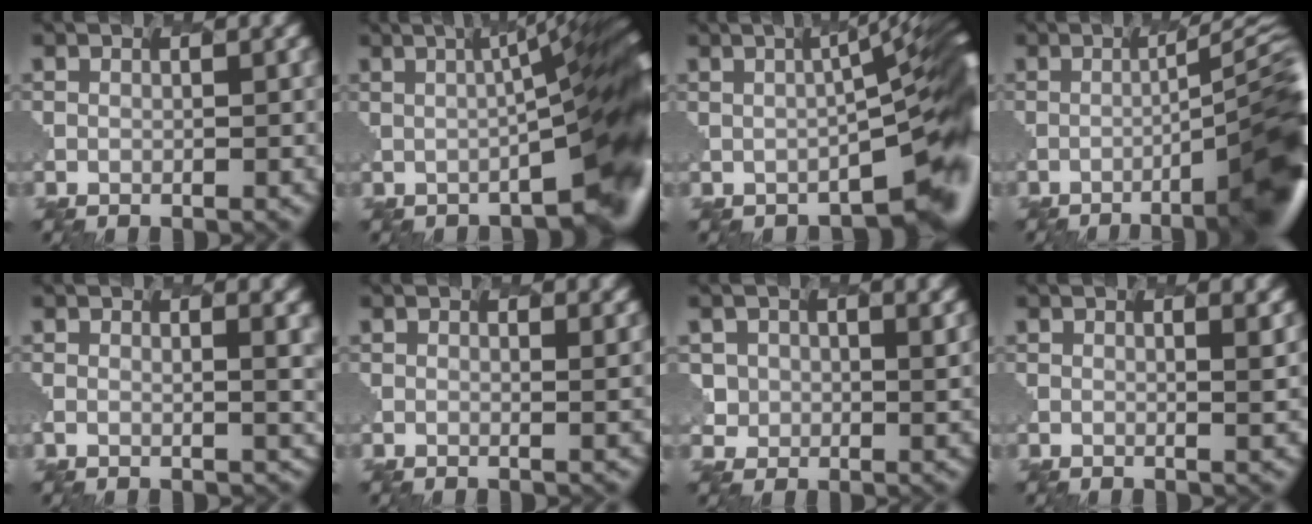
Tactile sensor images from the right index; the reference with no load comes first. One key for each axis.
{"total": 9.6, "fx": 0.0, "fy": 1.5, "fz": 9.5, "tx": -0.094, "ty": 0.031, "tz": -0.012}
{"total": 8.2, "fx": -0.5, "fy": 1.5, "fz": 8.0, "tx": -0.097, "ty": 0.014, "tz": -0.018}
{"total": 10.7, "fx": -4.3, "fy": 2.1, "fz": 9.5, "tx": -0.088, "ty": 0.015, "tz": -0.074}
{"total": 1.8, "fx": 0.7, "fy": 0.5, "fz": 1.6, "tx": 0.001, "ty": 0.012, "tz": -0.002}
{"total": 1.2, "fx": 0.8, "fy": -0.7, "fz": -0.6, "tx": 0.014, "ty": 0.015, "tz": -0.004}
{"total": 2.4, "fx": 1.8, "fy": 1.5, "fz": -0.3, "tx": -0.010, "ty": 0.009, "tz": 0.011}
{"total": 1.2, "fx": 1.2, "fy": -0.4, "fz": 0.0, "tx": 0.003, "ty": 0.020, "tz": -0.010}